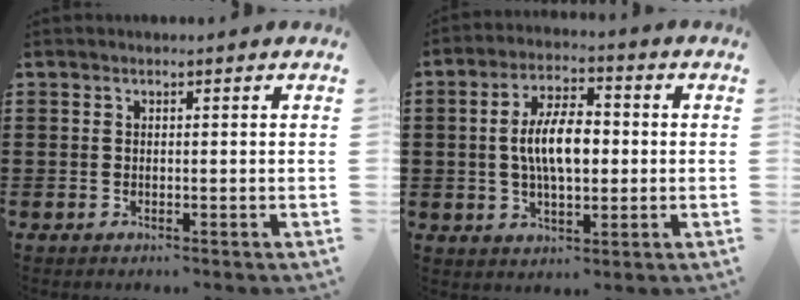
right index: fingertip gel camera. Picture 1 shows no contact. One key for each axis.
{"total": 7.9, "fx": 0.1, "fy": 3.6, "fz": 7.0, "tx": -0.130, "ty": 0.009, "tz": -0.004}